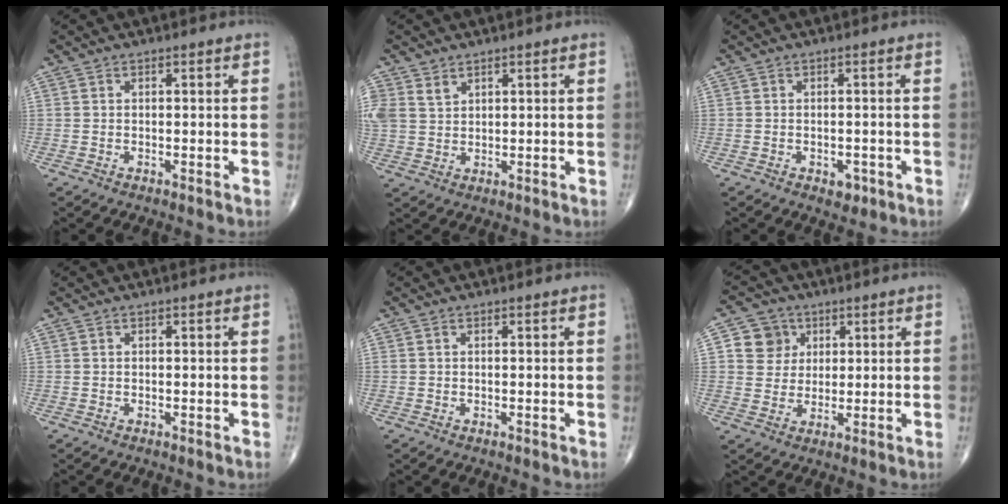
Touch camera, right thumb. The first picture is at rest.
{"total": 5.1, "force": [3.0, 3.6, 2.0], "torque": [-0.035, -0.005, 0.070]}
{"total": 2.5, "force": [-1.1, 1.6, 1.5], "torque": [-0.010, 0.002, -0.009]}
{"total": 0.0}
{"total": 0.0}
{"total": 6.6, "force": [2.1, 6.0, 1.5], "torque": [0.005, -0.003, 0.035]}